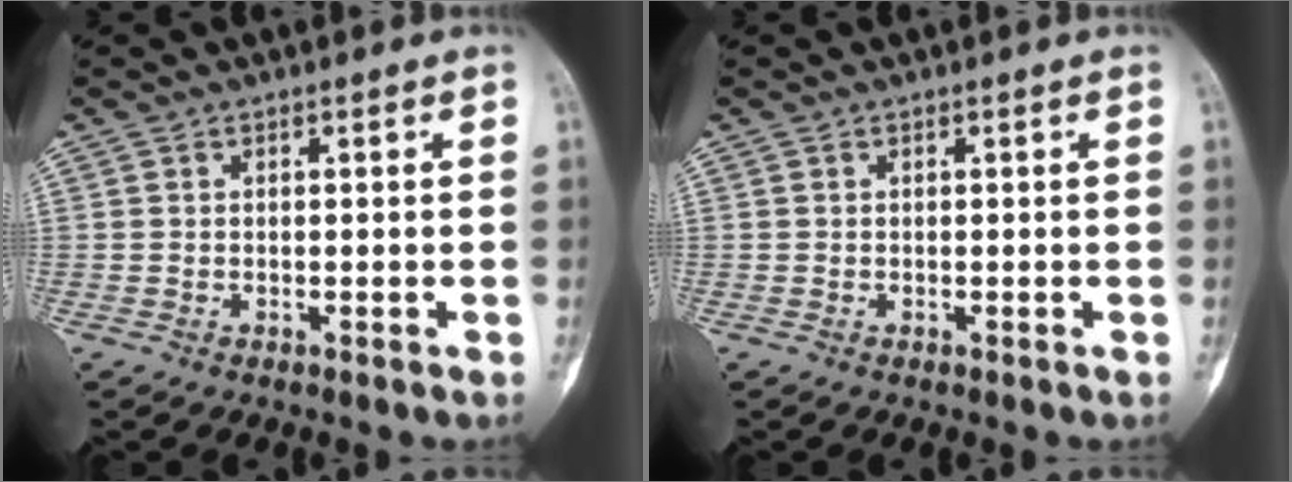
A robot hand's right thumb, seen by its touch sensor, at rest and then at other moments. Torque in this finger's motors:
{"motor_torque": [0.02, 0.22, -0.02, 0.02, 0.03]}